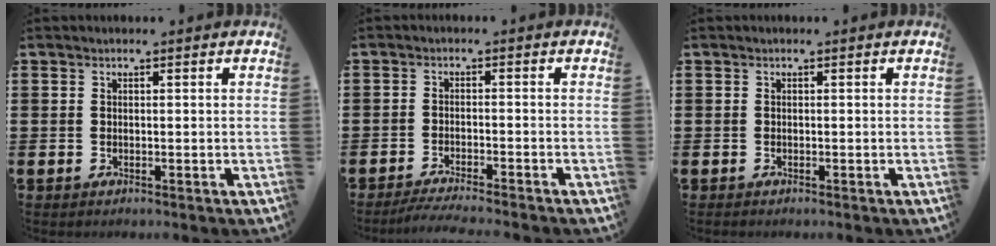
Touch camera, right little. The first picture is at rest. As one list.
[{"total": 2.5, "force": [-2.2, -0.2, 1.1], "torque": [-0.015, 0.002, -0.042]}, {"total": 0.0}]